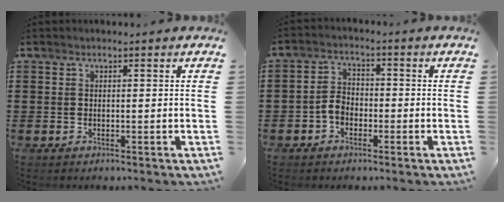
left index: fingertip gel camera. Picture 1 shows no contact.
{"total": 3.4, "force": [-1.5, 2.4, 2.0], "torque": [-0.054, 0.001, -0.034]}